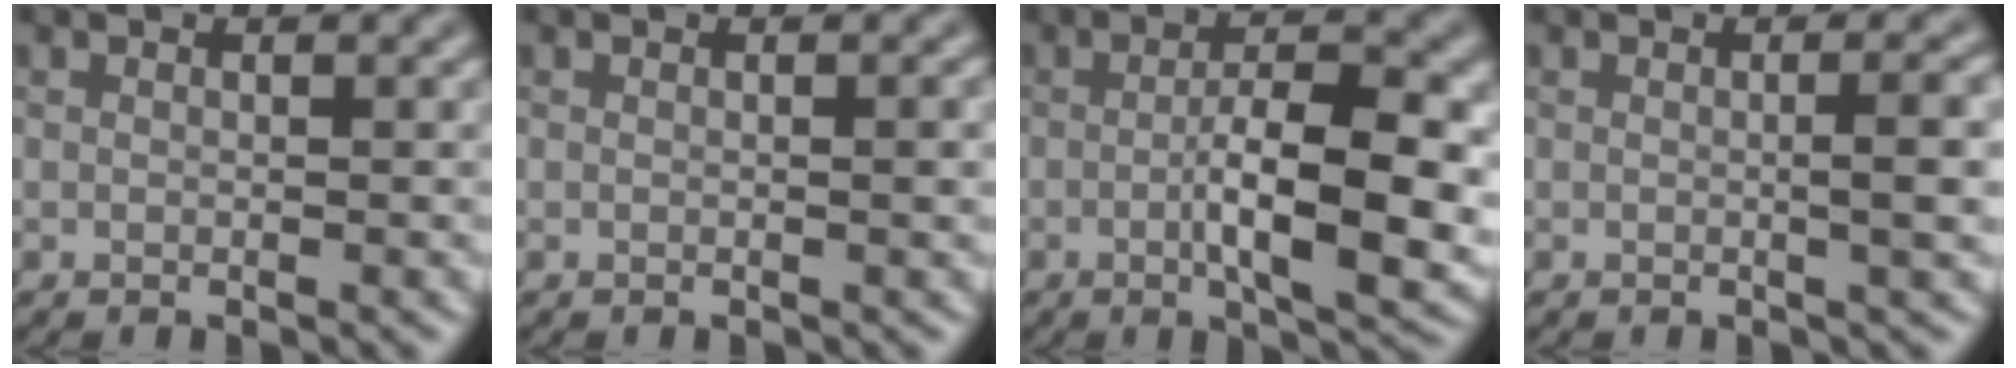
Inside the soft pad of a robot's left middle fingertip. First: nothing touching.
{"total": 0.7, "force": [0.0, 0.1, 0.7], "torque": [-0.010, 0.000, 0.000]}
{"total": 8.1, "force": [-1.2, 2.3, 7.7], "torque": [-0.125, -0.003, -0.018]}
{"total": 3.4, "force": [0.1, 0.9, 3.3], "torque": [-0.040, 0.008, -0.003]}